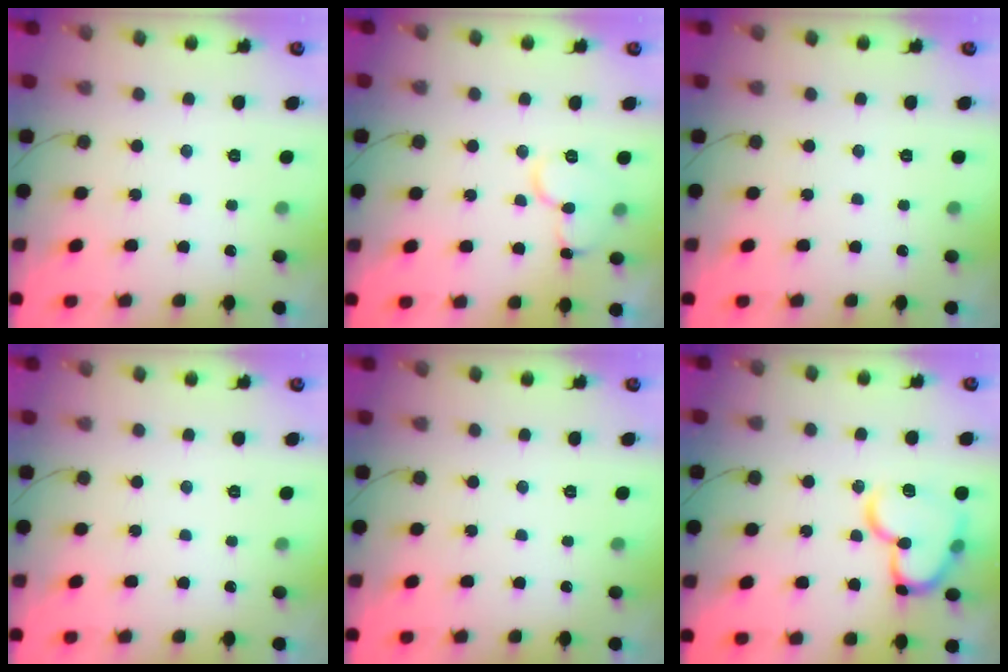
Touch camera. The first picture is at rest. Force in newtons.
{"total": 11.3, "press": 11.3, "slide": 1.1}
{"total": 0.0}
{"total": 0.0}
{"total": 0.0}
{"total": 16.4, "press": 16.3, "slide": 1.6}